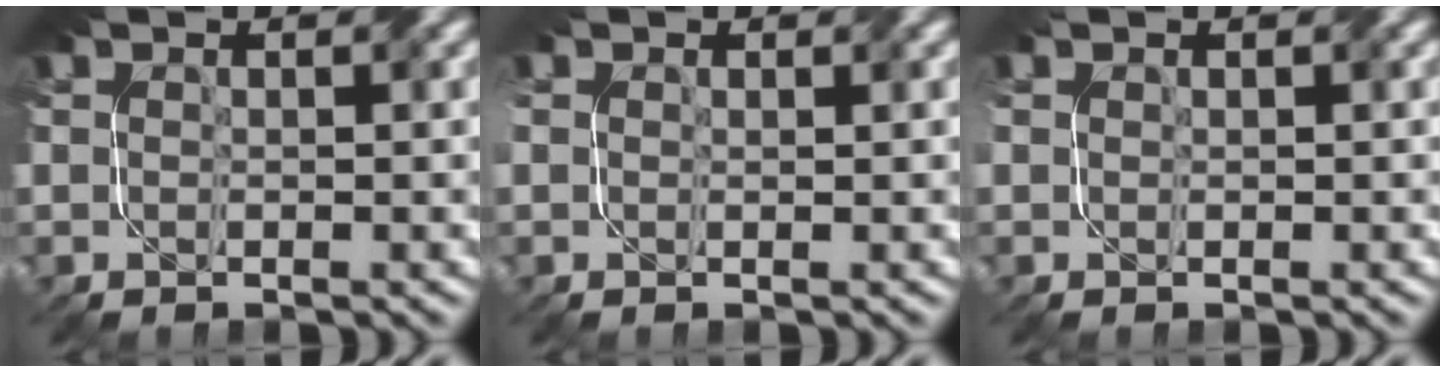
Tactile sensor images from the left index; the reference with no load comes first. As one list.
[{"total": 1.1, "force": [0.1, 0.9, 0.7], "torque": [-0.004, -0.005, 0.004]}, {"total": 0.6, "force": [0.2, 0.6, 0.2], "torque": [0.003, -0.004, 0.001]}]